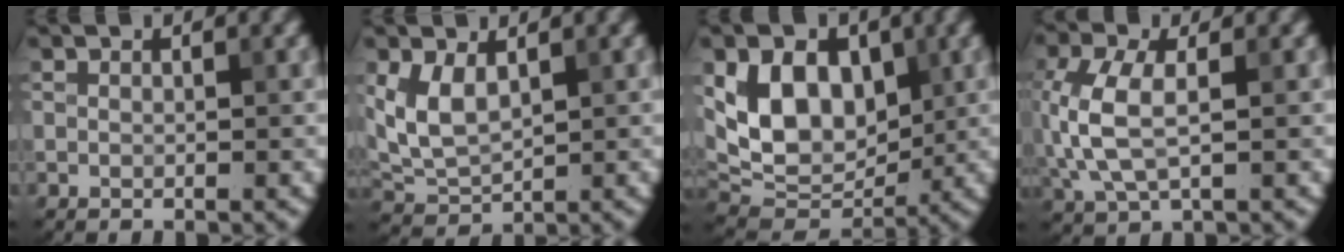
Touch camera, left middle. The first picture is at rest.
{"total": 3.9, "force": [1.2, 2.3, 2.9], "torque": [-0.070, -0.001, 0.029]}
{"total": 7.9, "force": [1.9, 5.6, 5.2], "torque": [-0.086, -0.011, 0.032]}
{"total": 5.4, "force": [0.1, 2.9, 4.5], "torque": [-0.124, 0.002, 0.002]}